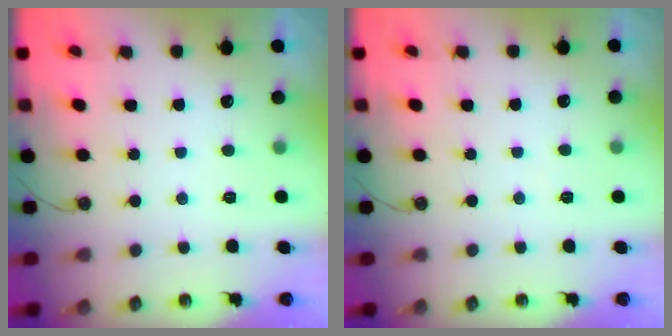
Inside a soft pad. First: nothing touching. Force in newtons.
{"total": 2.6, "press": 2.6, "slide": 0.5}